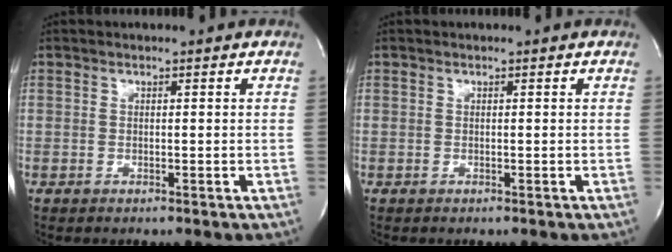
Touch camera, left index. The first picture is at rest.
{"total": 0.0}